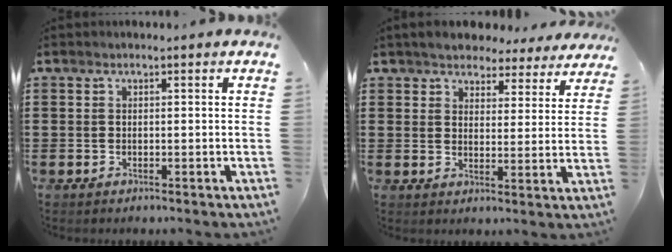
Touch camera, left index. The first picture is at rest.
{"total": 5.0, "force": [4.8, 1.2, 0.5], "torque": [-0.036, -0.019, 0.087]}